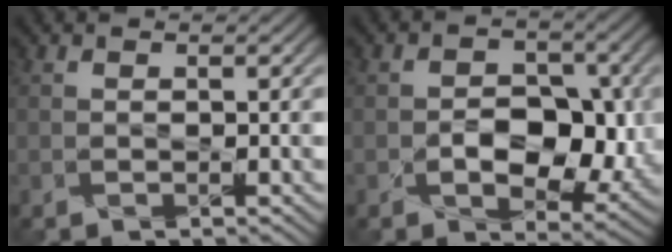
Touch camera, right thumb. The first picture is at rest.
{"total": 7.6, "force": [-1.5, 5.0, 5.5], "torque": [-0.075, -0.017, -0.018]}